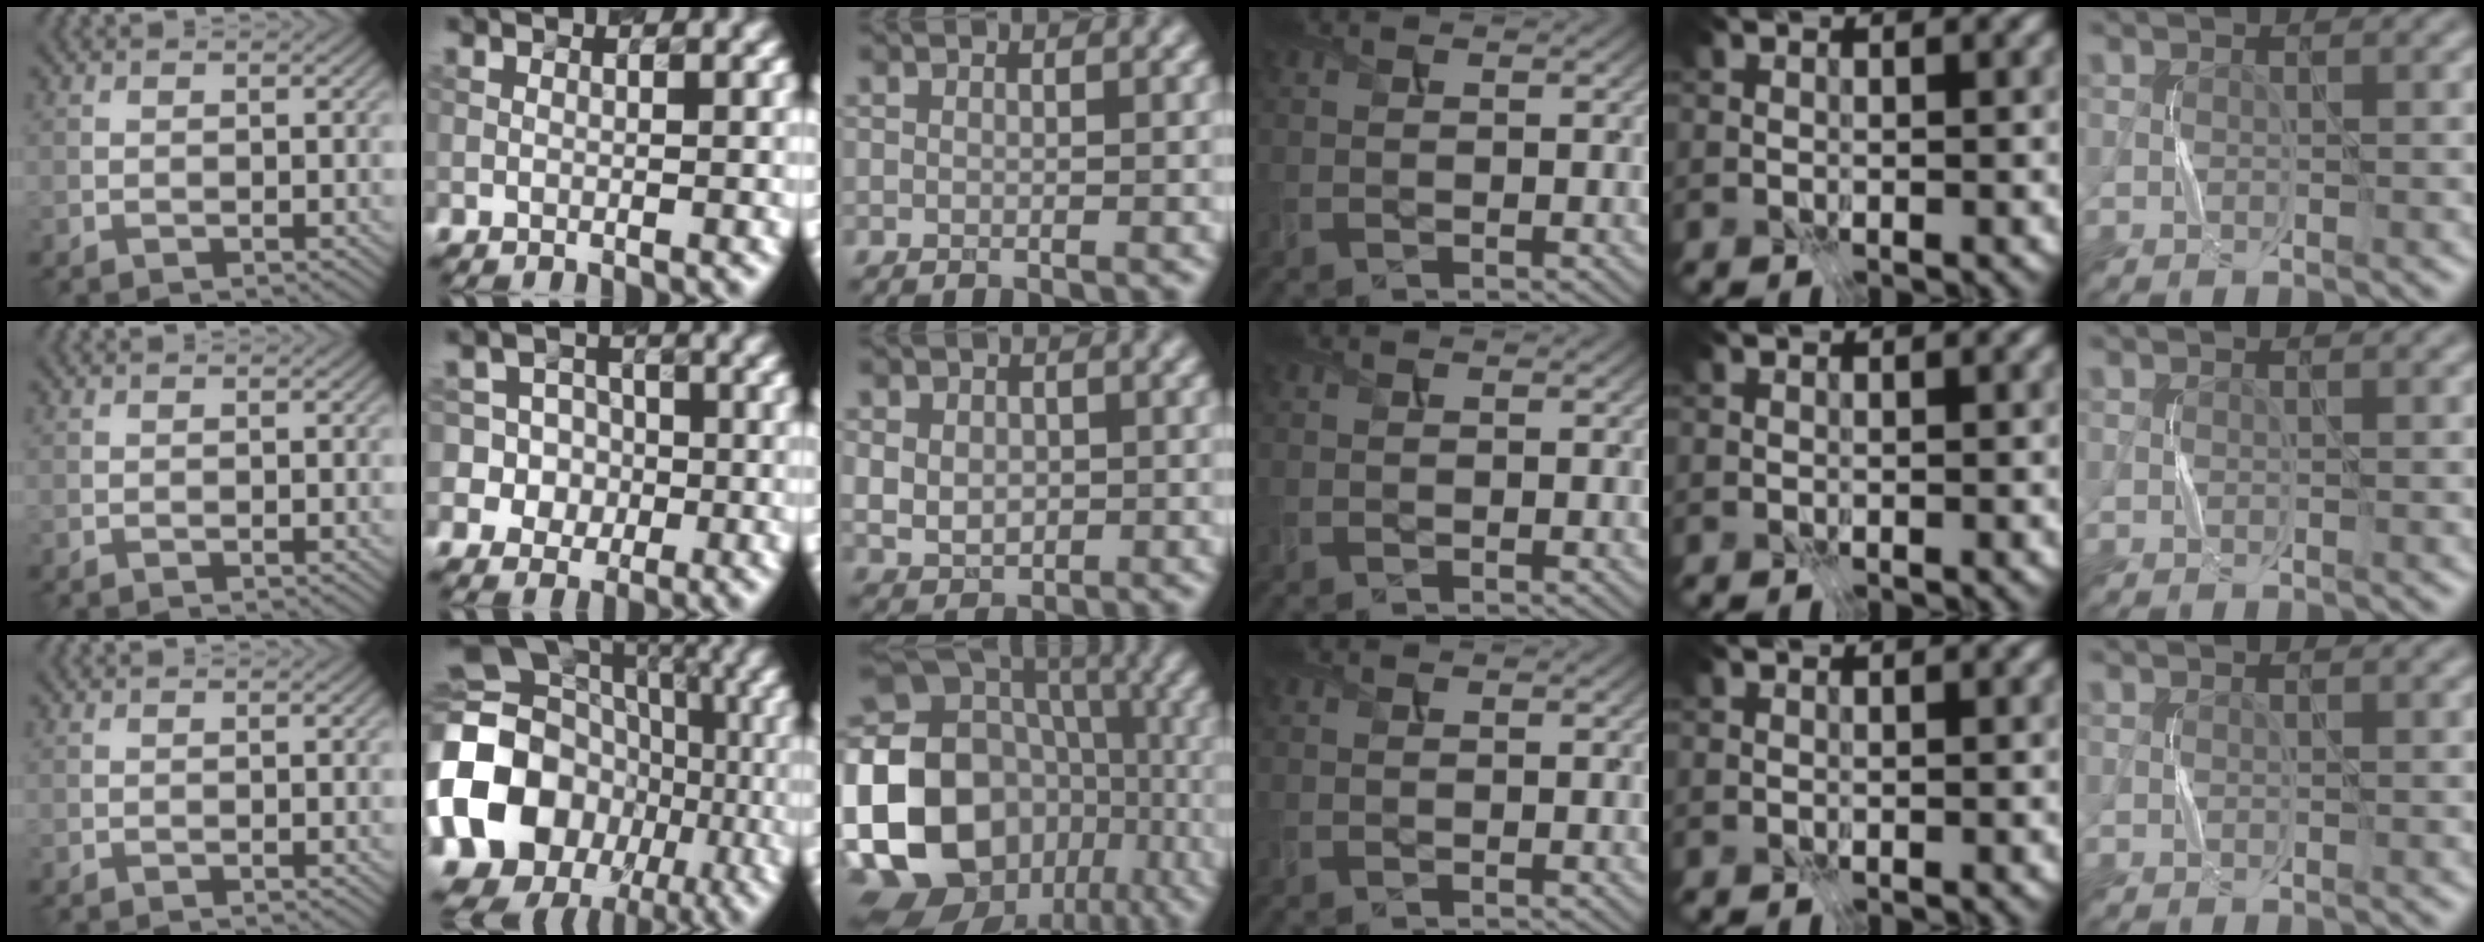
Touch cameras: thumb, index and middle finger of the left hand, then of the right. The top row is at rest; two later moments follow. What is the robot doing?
{"motion": "press", "object": "gel pad"}